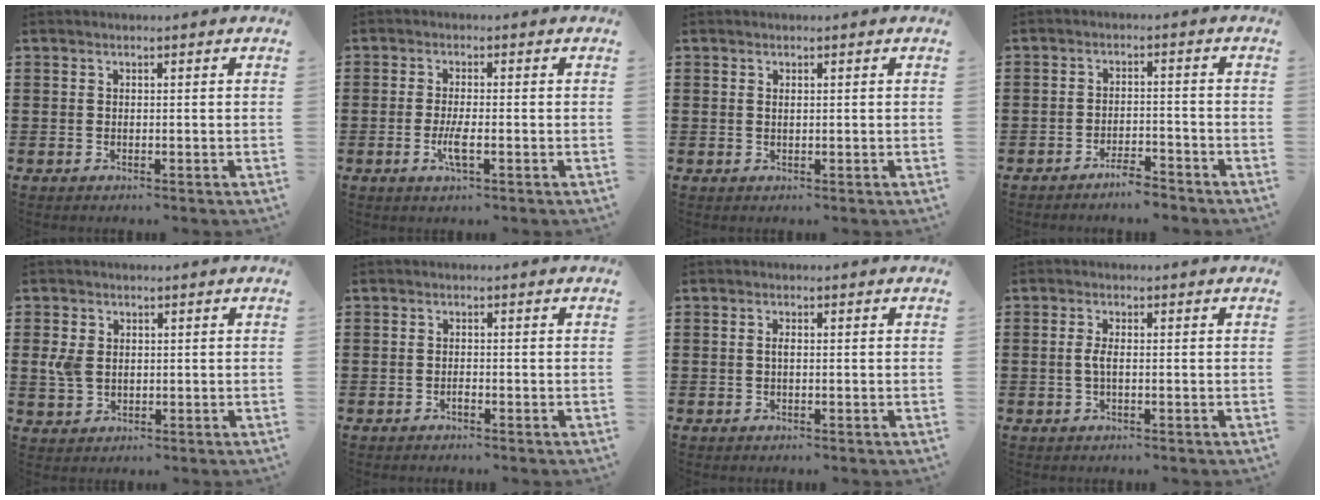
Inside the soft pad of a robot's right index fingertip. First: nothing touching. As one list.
[{"total": 3.4, "force": [-1.2, 0.5, 3.1], "torque": [-0.073, -0.008, -0.028]}, {"total": 0.5, "force": [0.2, 0.2, 0.4], "torque": [-0.010, -0.001, 0.005]}, {"total": 3.3, "force": [-3.2, 0.5, 0.7], "torque": [-0.016, 0.004, -0.064]}, {"total": 3.5, "force": [0.5, 2.6, 2.3], "torque": [-0.065, 0.003, 0.003]}, {"total": 0.6, "force": [-0.6, 0.0, 0.3], "torque": [-0.007, -0.003, -0.010]}, {"total": 1.0, "force": [-0.1, 0.3, 0.9], "torque": [-0.019, -0.001, -0.001]}, {"total": 2.0, "force": [-0.3, 0.5, 1.9], "torque": [-0.044, -0.003, -0.007]}]